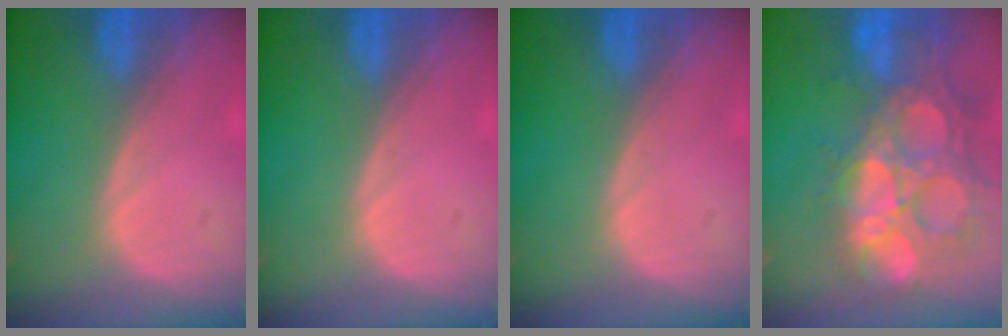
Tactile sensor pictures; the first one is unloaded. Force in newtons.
{"total": 0.0}
{"total": 0.0}
{"total": 14.8, "press": 12.3, "slide": 8.3}